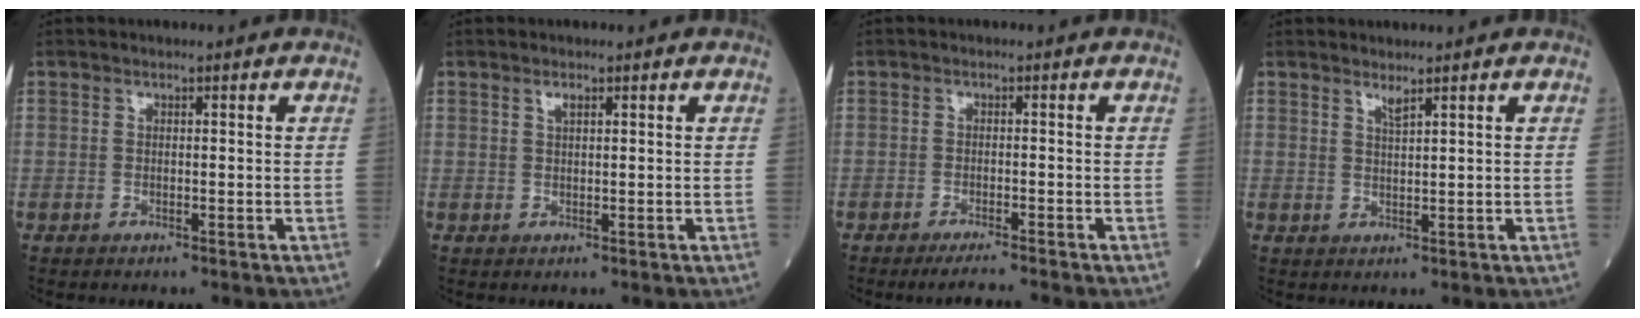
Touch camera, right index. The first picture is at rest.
{"total": 1.1, "force": [0.6, 0.3, 0.8], "torque": [-0.016, 0.002, 0.012]}
{"total": 2.9, "force": [-2.5, -0.5, 1.4], "torque": [-0.023, -0.008, -0.044]}
{"total": 1.4, "force": [1.1, -0.3, 0.7], "torque": [-0.015, -0.009, 0.022]}